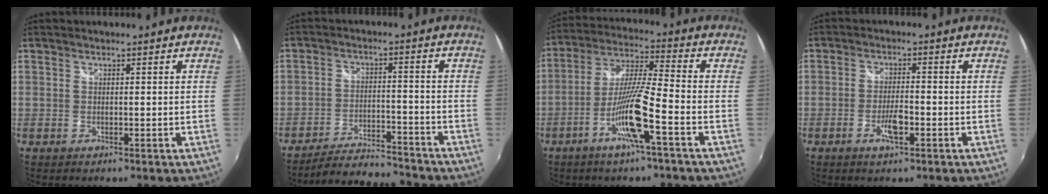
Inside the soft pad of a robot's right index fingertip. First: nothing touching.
{"total": 11.1, "force": [-10.6, 1.8, 2.8], "torque": [-0.077, 0.007, -0.157]}
{"total": 11.6, "force": [-5.3, -0.1, 10.3], "torque": [-0.208, -0.002, -0.104]}
{"total": 4.5, "force": [-1.9, 1.2, 3.8], "torque": [-0.080, -0.003, -0.036]}